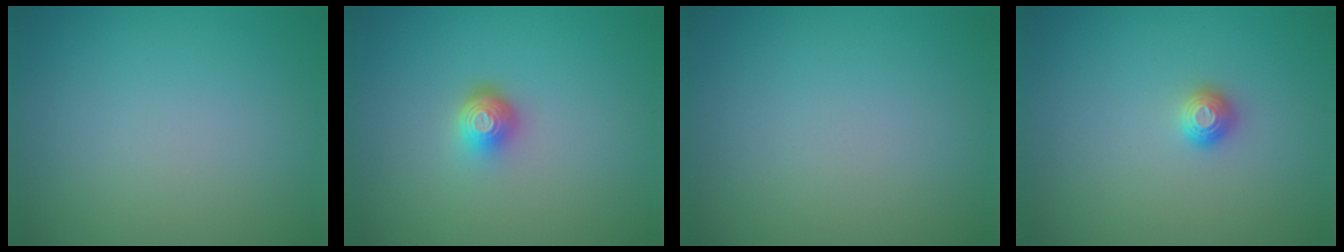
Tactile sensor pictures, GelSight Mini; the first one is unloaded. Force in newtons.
{"total": 2.2, "press": 1.5, "slide": 1.6}
{"total": 0.0}
{"total": 1.0, "press": 1.0, "slide": 0.1}